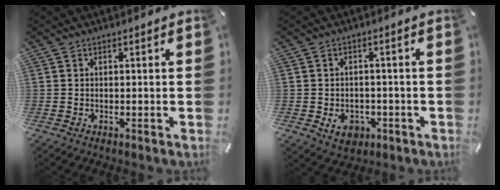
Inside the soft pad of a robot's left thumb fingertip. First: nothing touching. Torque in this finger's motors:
{"motor_torque": [-0.01, 0.02, 0.13, 0.00, 0.06]}